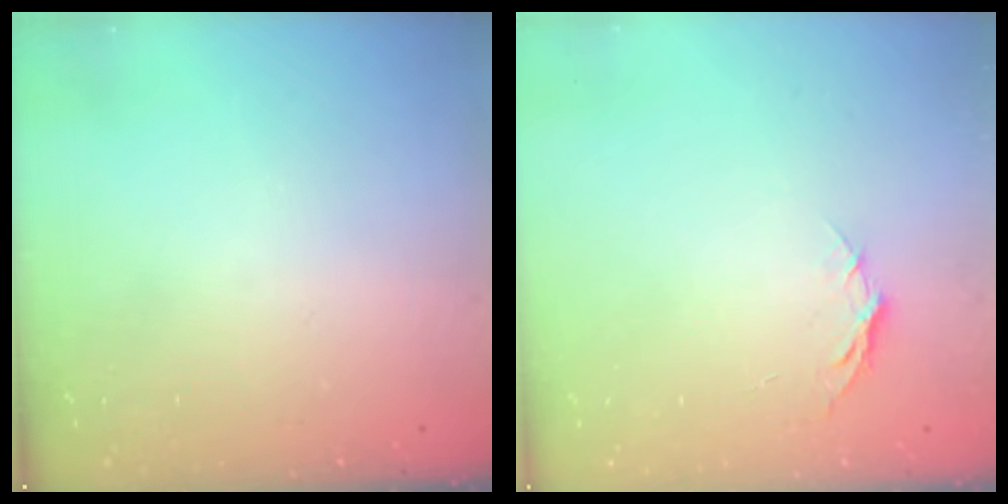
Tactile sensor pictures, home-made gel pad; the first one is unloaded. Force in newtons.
{"total": 5.2, "press": 5.1, "slide": 0.5}